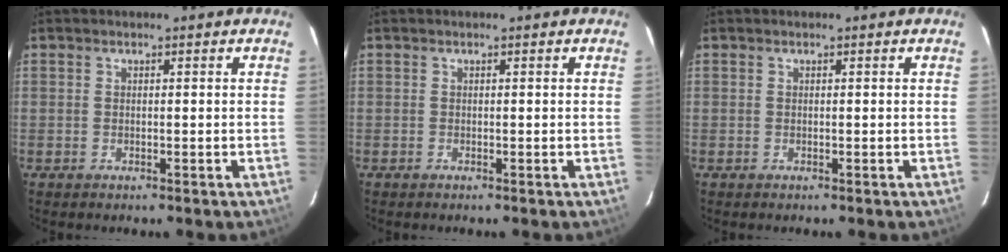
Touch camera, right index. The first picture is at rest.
{"total": 0.0}
{"total": 0.0}